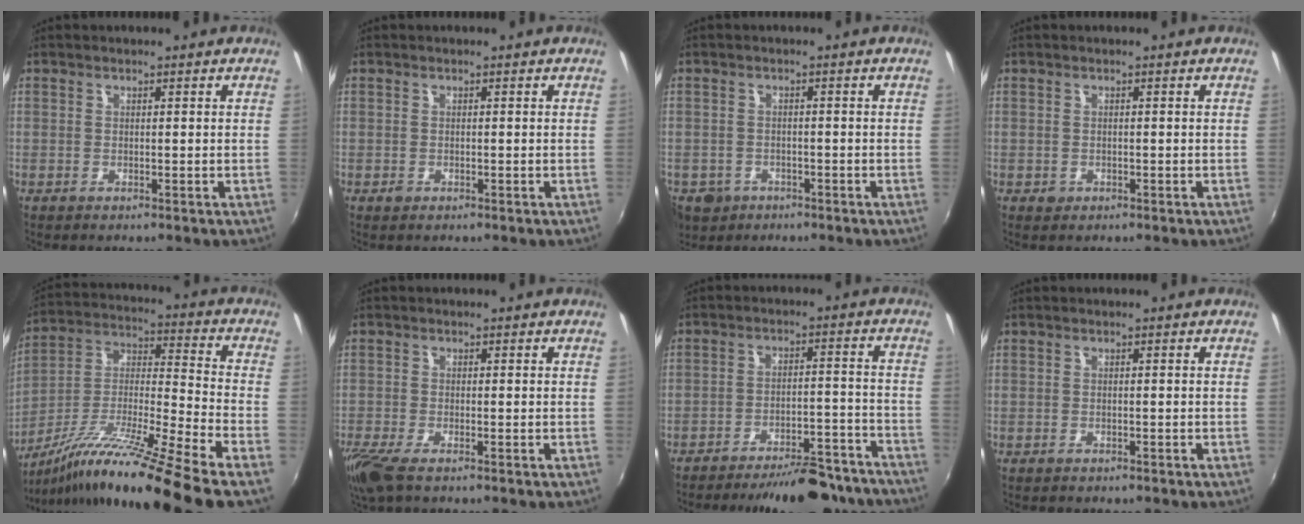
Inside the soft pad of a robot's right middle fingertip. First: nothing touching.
{"total": 0.8, "force": [-0.5, 0.6, 0.2], "torque": [-0.003, -0.003, -0.007]}
{"total": 6.9, "force": [-3.4, 5.5, 2.4], "torque": [-0.069, -0.011, -0.049]}
{"total": 1.1, "force": [-0.5, 1.0, 0.2], "torque": [-0.004, -0.004, -0.005]}
{"total": 19.8, "force": [-14.2, -1.5, 13.7], "torque": [-0.226, -0.031, -0.252]}
{"total": 5.5, "force": [-3.8, 1.4, 3.7], "torque": [-0.089, -0.024, -0.076]}
{"total": 18.3, "force": [-16.3, 4.9, 6.9], "torque": [-0.107, 0.021, -0.197]}
{"total": 1.0, "force": [-0.8, 0.5, 0.2], "torque": [-0.008, -0.003, -0.012]}